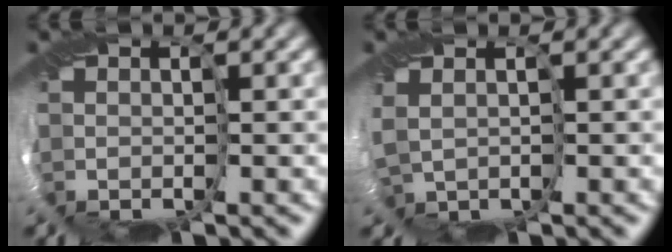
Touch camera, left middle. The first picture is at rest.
{"total": 2.2, "force": [-1.4, 1.0, 1.4], "torque": [-0.025, -0.006, -0.034]}